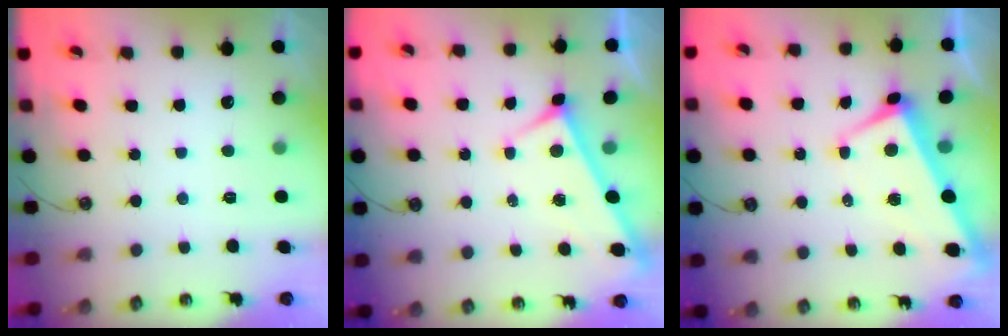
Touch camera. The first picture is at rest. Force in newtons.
{"total": 3.8, "press": 3.8, "slide": 0.4}
{"total": 1.6, "press": 1.2, "slide": 0.9}